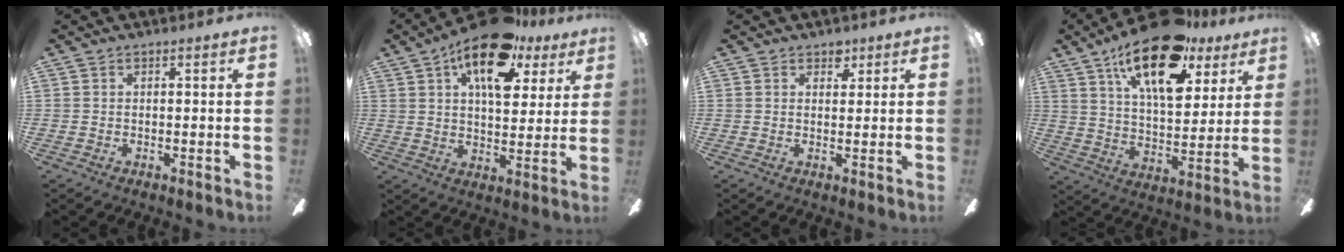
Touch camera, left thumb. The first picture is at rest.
{"total": 17.0, "force": [9.7, 7.6, 11.7], "torque": [-0.181, -0.032, 0.161]}
{"total": 3.0, "force": [2.1, 1.9, 1.0], "torque": [0.000, -0.007, 0.033]}
{"total": 21.6, "force": [13.2, 9.0, 14.5], "torque": [-0.237, -0.064, 0.222]}